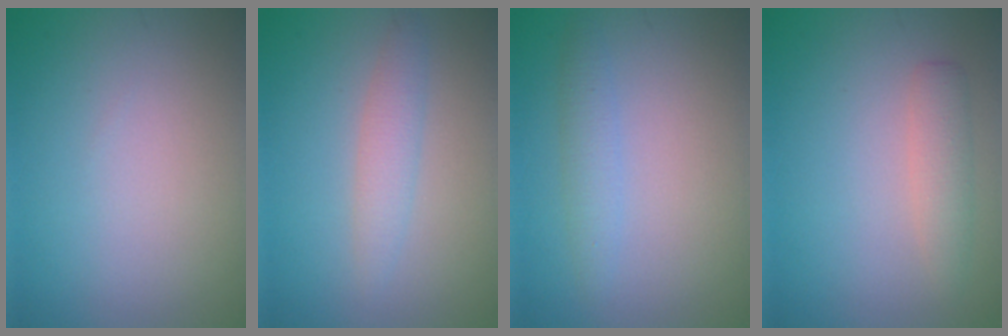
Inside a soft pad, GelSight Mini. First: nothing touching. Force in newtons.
{"total": 2.1, "press": 2.1, "slide": 0.1}
{"total": 1.8, "press": 1.8, "slide": 0.1}
{"total": 2.0, "press": 2.0, "slide": 0.2}